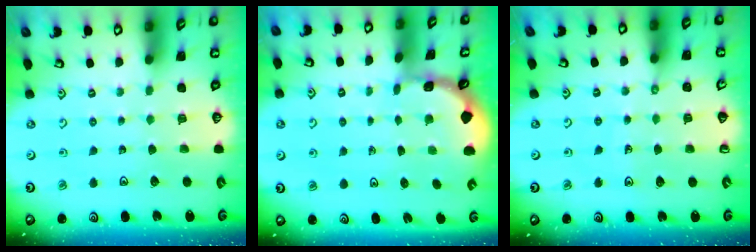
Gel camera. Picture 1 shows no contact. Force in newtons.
{"total": 1.1, "press": 1.1, "slide": 0.2}
{"total": 4.7, "press": 4.5, "slide": 1.4}